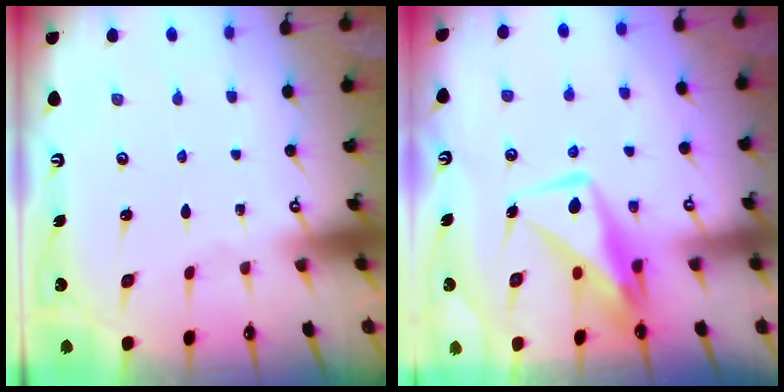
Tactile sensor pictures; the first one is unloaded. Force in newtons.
{"total": 10.9, "press": 10.9, "slide": 1.0}